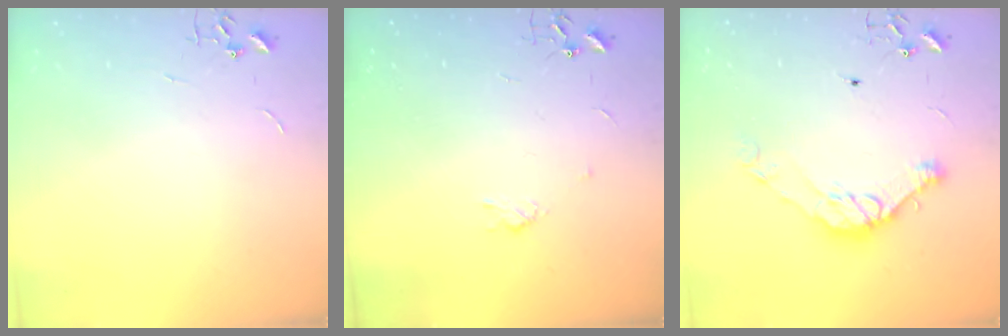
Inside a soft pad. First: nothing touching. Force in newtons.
{"total": 3.7, "press": 3.7, "slide": 0.6}
{"total": 11.8, "press": 11.8, "slide": 0.7}